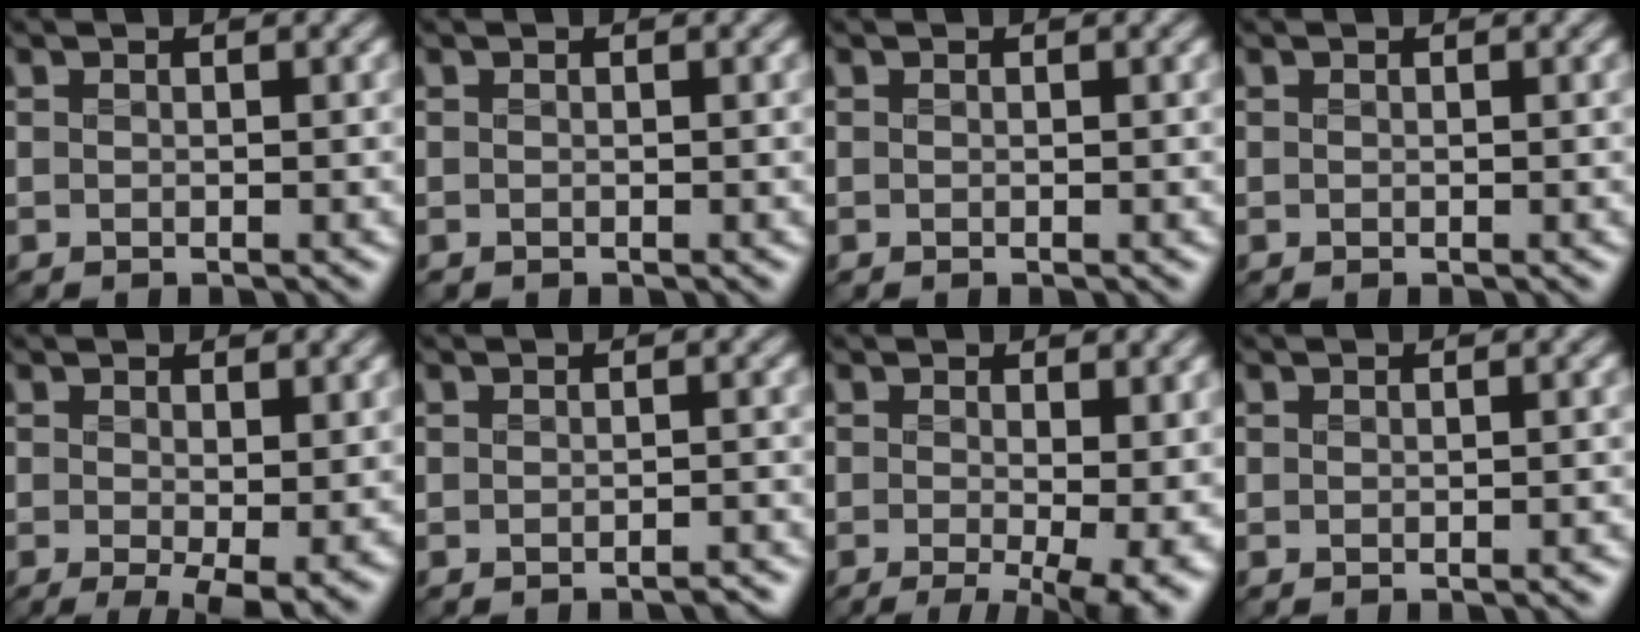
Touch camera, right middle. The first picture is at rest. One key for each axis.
{"total": 0.0}
{"total": 0.0}
{"total": 0.0}
{"total": 3.2, "fx": -0.1, "fy": 0.6, "fz": 3.1, "tx": -0.048, "ty": -0.015, "tz": 0.003}
{"total": 1.3, "fx": -1.3, "fy": 0.1, "fz": 0.3, "tx": 0.002, "ty": -0.001, "tz": -0.021}
{"total": 6.8, "fx": -0.7, "fy": 1.7, "fz": 6.5, "tx": -0.077, "ty": -0.019, "tz": -0.007}
{"total": 0.5, "fx": -0.3, "fy": 0.3, "fz": 0.3, "tx": -0.003, "ty": -0.001, "tz": -0.010}